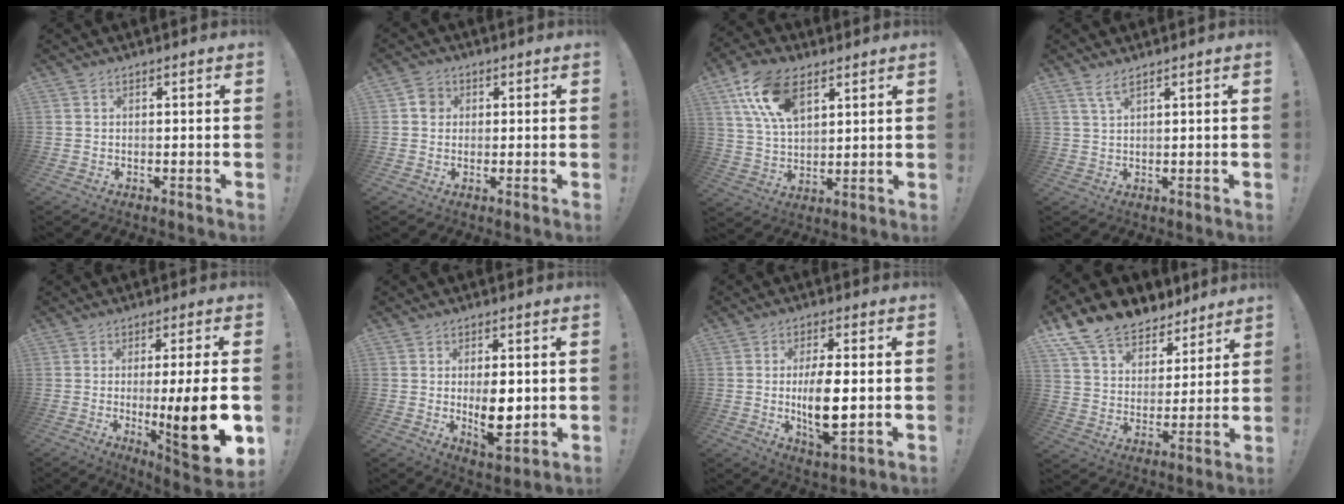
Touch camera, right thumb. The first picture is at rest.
{"total": 3.7, "force": [0.5, 3.4, 1.4], "torque": [-0.006, 0.004, 0.007]}
{"total": 15.3, "force": [7.7, 8.5, 10.1], "torque": [-0.197, -0.020, 0.142]}
{"total": 3.1, "force": [2.1, 0.2, 2.3], "torque": [-0.054, -0.003, 0.037]}
{"total": 15.7, "force": [-2.7, 1.4, 15.4], "torque": [-0.218, -0.001, -0.030]}
{"total": 9.7, "force": [0.2, 4.4, 8.6], "torque": [-0.125, -0.019, 0.004]}
{"total": 11.3, "force": [-0.3, 4.1, 10.5], "torque": [-0.179, -0.020, -0.013]}
{"total": 13.7, "force": [10.9, 7.4, 4.0], "torque": [-0.077, -0.082, 0.205]}